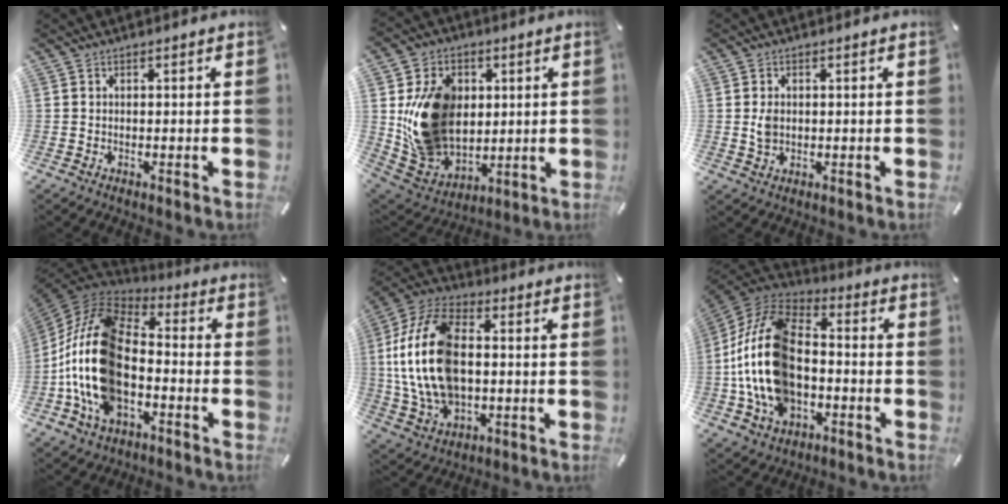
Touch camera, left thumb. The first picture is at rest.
{"total": 17.5, "force": [3.1, 14.6, 9.1], "torque": [-0.171, -0.008, 0.068]}
{"total": 2.8, "force": [0.3, 2.1, 1.8], "torque": [-0.035, 0.000, 0.001]}
{"total": 21.2, "force": [-6.0, 13.4, 15.3], "torque": [-0.331, 0.031, -0.103]}
{"total": 19.1, "force": [-0.3, 12.9, 14.0], "torque": [-0.331, 0.004, -0.009]}
{"total": 21.5, "force": [-4.0, 14.6, 15.2], "torque": [-0.327, 0.033, -0.068]}